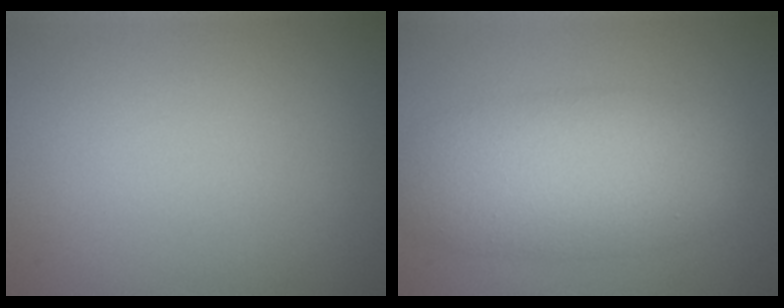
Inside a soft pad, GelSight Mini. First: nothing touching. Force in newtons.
{"total": 7.2, "press": 7.2, "slide": 0.2}